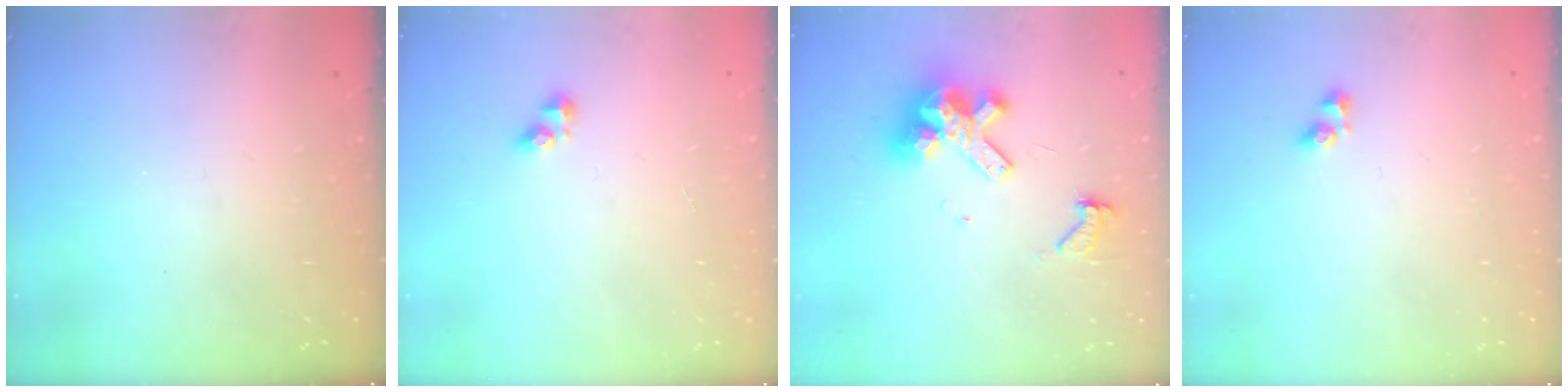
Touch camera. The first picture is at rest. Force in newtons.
{"total": 3.5, "press": 3.5, "slide": 0.4}
{"total": 11.4, "press": 11.4, "slide": 1.4}
{"total": 4.0, "press": 4.0, "slide": 0.3}